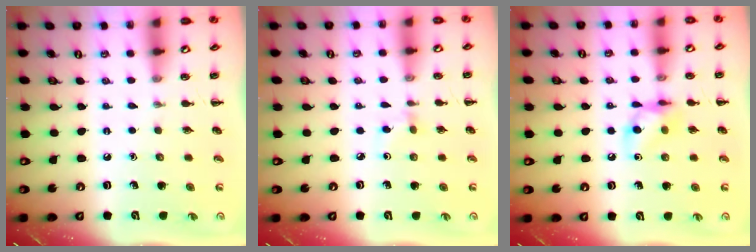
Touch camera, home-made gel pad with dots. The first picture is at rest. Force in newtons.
{"total": 2.3, "press": 2.1, "slide": 0.9}
{"total": 8.7, "press": 8.7, "slide": 0.6}